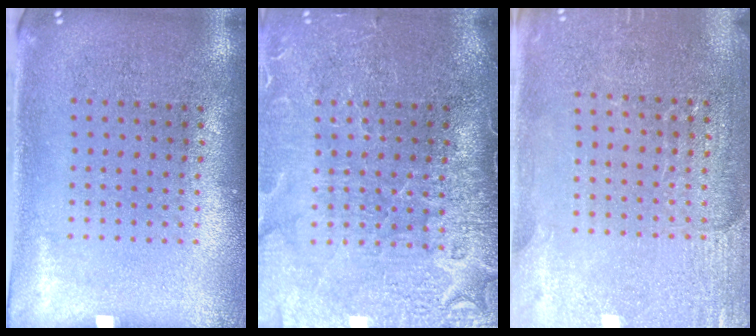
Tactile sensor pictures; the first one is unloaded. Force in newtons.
{"total": 4.0, "press": 3.5, "slide": 1.9}
{"total": 2.9, "press": 2.8, "slide": 0.8}